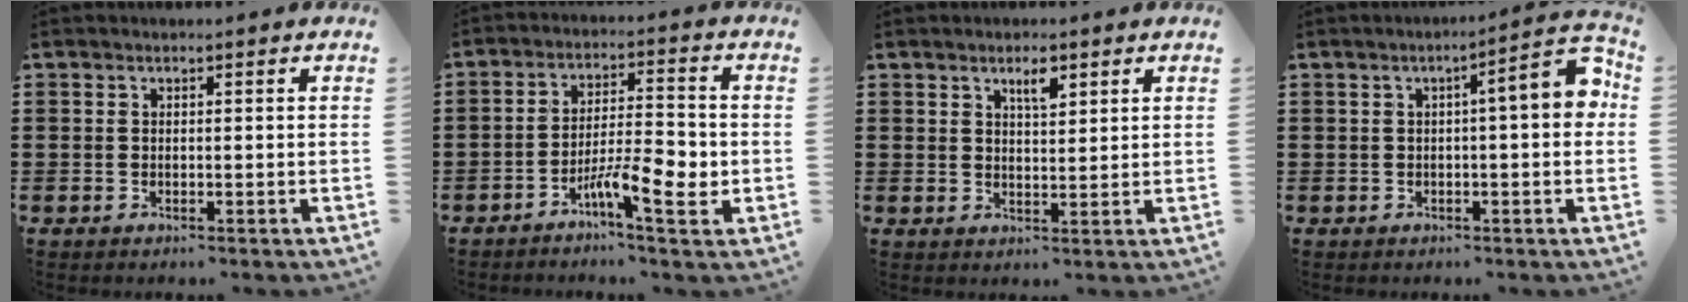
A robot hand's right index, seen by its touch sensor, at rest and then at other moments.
{"total": 8.0, "force": [-3.3, 1.3, 7.1], "torque": [-0.121, -0.001, -0.056]}
{"total": 3.0, "force": [1.9, 0.9, 2.1], "torque": [-0.030, -0.002, 0.029]}
{"total": 7.0, "force": [0.7, 1.4, 6.8], "torque": [-0.102, -0.005, 0.006]}